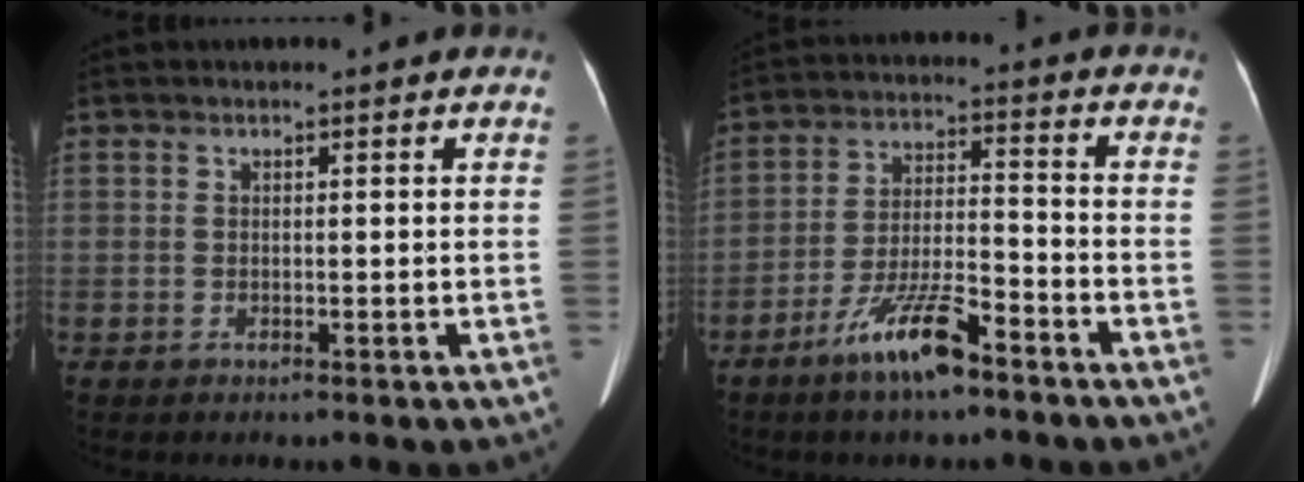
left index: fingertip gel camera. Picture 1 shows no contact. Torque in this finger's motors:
{"motor_torque": [1.12, 1.02, 0.49, 0.10]}